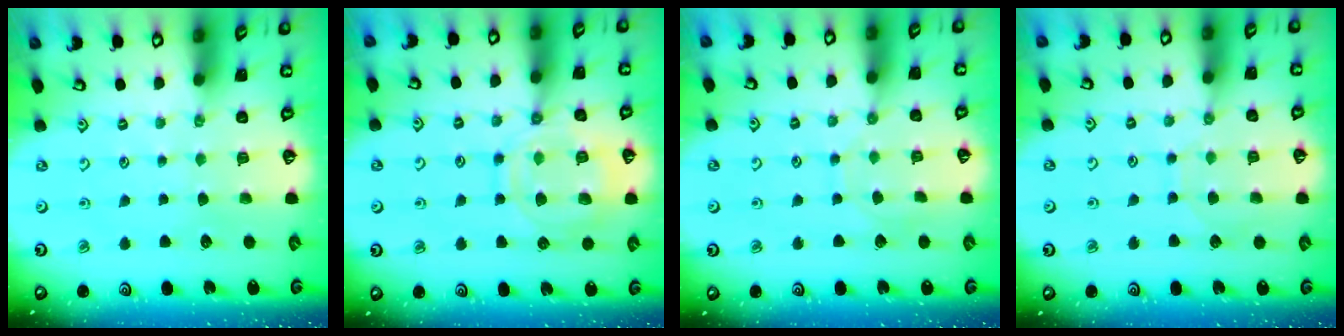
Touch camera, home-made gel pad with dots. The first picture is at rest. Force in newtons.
{"total": 13.1, "press": 13.1, "slide": 1.2}
{"total": 6.8, "press": 6.8, "slide": 0.6}
{"total": 5.1, "press": 5.0, "slide": 0.5}